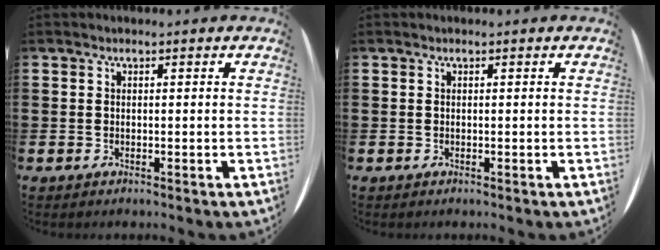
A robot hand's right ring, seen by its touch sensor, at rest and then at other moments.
{"total": 0.0}